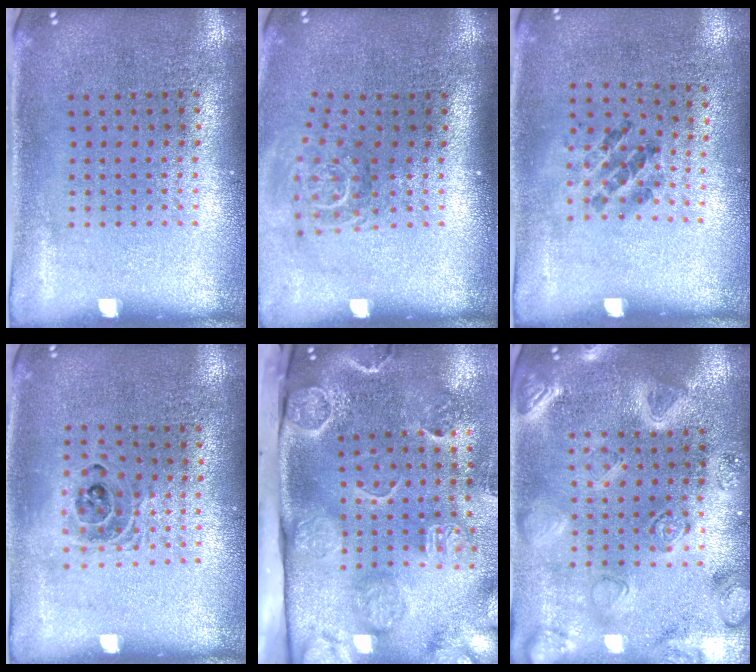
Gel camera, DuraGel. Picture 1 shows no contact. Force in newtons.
{"total": 1.7, "press": 1.2, "slide": 1.2}
{"total": 1.1, "press": 0.7, "slide": 0.9}
{"total": 1.3, "press": 1.2, "slide": 0.5}
{"total": 4.8, "press": 3.4, "slide": 3.4}
{"total": 3.0, "press": 2.8, "slide": 0.8}